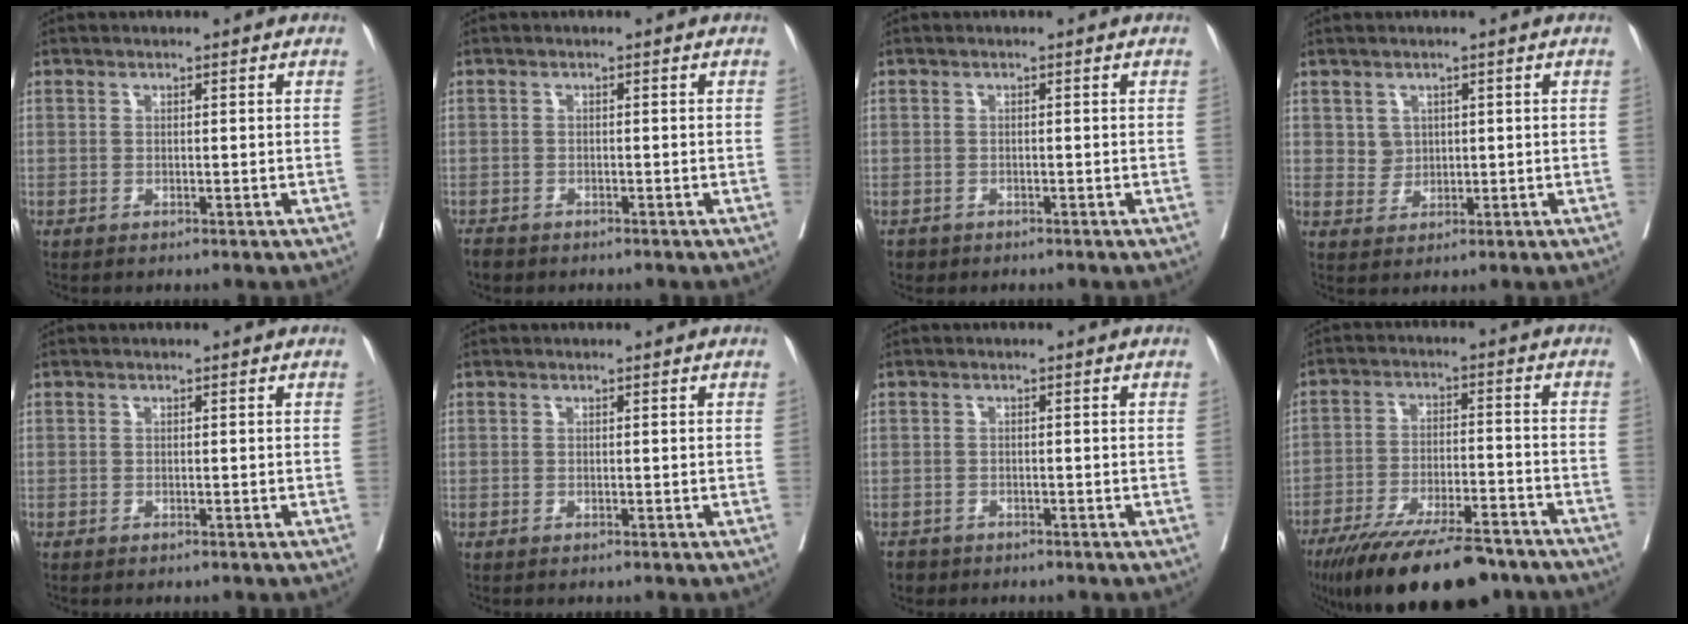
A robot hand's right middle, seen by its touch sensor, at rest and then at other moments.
{"total": 2.1, "force": [-1.8, 0.9, 0.5], "torque": [-0.014, -0.003, -0.030]}
{"total": 1.2, "force": [-0.9, 0.8, 0.0], "torque": [-0.007, 0.001, -0.015]}
{"total": 2.4, "force": [0.9, 2.2, 0.5], "torque": [-0.008, 0.000, 0.020]}
{"total": 0.0}
{"total": 0.0}
{"total": 2.2, "force": [-1.7, 1.3, 0.1], "torque": [-0.007, 0.002, -0.031]}
{"total": 19.3, "force": [-15.3, 4.4, 10.8], "torque": [-0.153, -0.012, -0.239]}